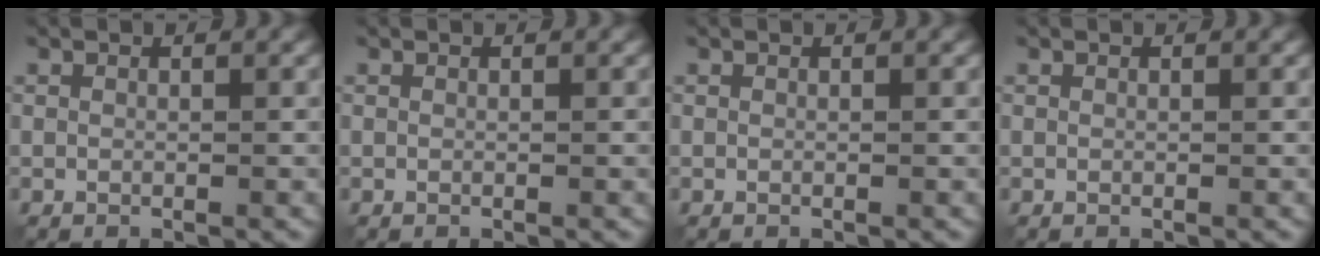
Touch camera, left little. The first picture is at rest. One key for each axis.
{"total": 0.0}
{"total": 0.0}
{"total": 0.0}